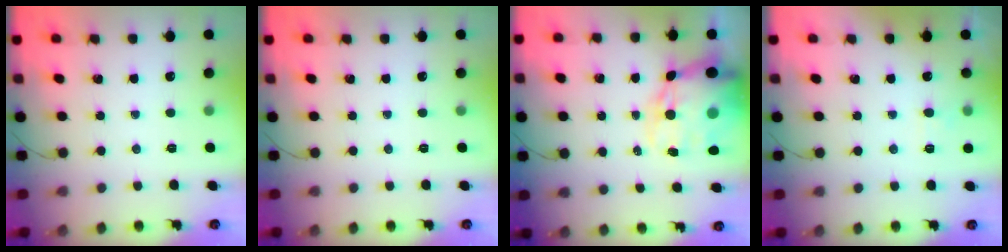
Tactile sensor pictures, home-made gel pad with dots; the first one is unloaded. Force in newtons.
{"total": 0.0}
{"total": 19.2, "press": 18.7, "slide": 4.0}
{"total": 2.6, "press": 2.2, "slide": 1.4}